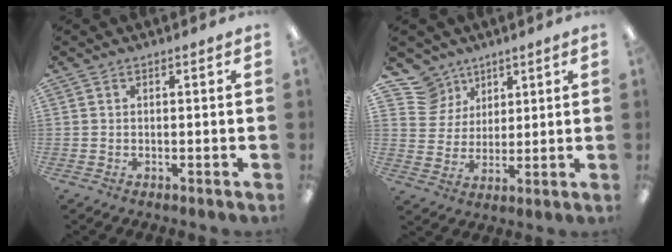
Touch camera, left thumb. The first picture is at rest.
{"total": 10.0, "force": [6.5, 7.6, 0.8], "torque": [-0.031, -0.040, 0.130]}